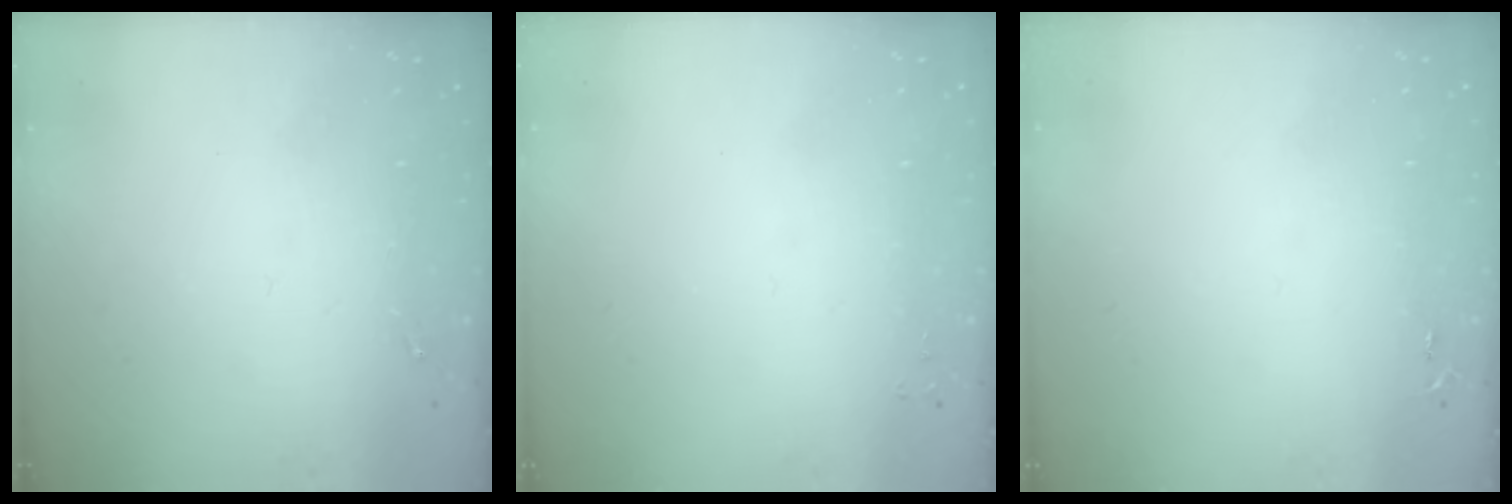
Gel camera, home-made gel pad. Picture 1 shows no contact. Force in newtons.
{"total": 2.0, "press": 2.0, "slide": 0.3}
{"total": 2.5, "press": 2.5, "slide": 0.3}